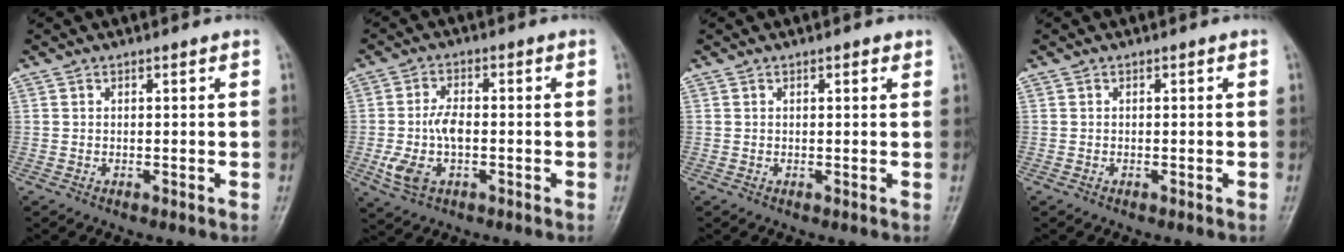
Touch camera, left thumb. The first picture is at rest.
{"total": 7.6, "force": [-1.5, 4.2, 6.2], "torque": [-0.137, 0.007, -0.026]}
{"total": 1.0, "force": [0.6, 0.4, 0.7], "torque": [-0.009, -0.001, 0.006]}
{"total": 0.0}